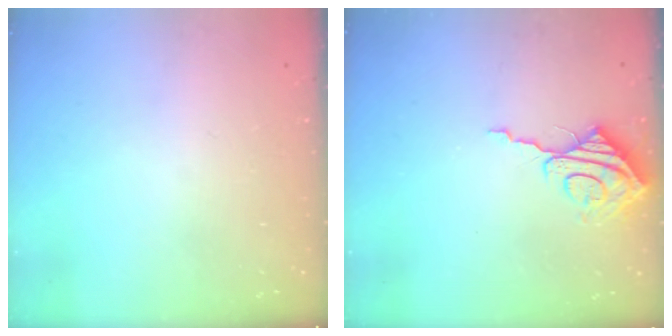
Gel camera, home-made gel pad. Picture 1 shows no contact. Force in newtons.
{"total": 9.1, "press": 9.1, "slide": 0.6}